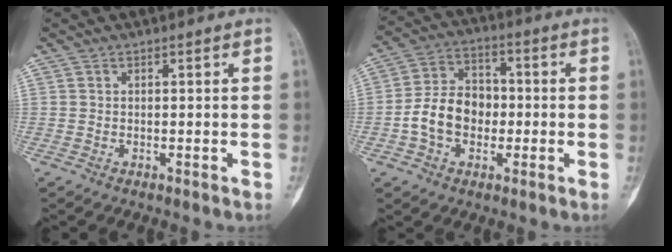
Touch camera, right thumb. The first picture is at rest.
{"total": 10.8, "force": [-1.9, 8.2, 6.9], "torque": [-0.101, 0.036, -0.043]}